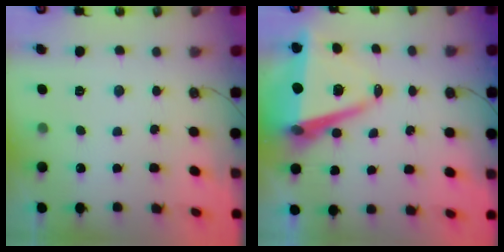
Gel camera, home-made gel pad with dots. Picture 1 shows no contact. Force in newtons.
{"total": 10.0, "press": 9.1, "slide": 4.3}